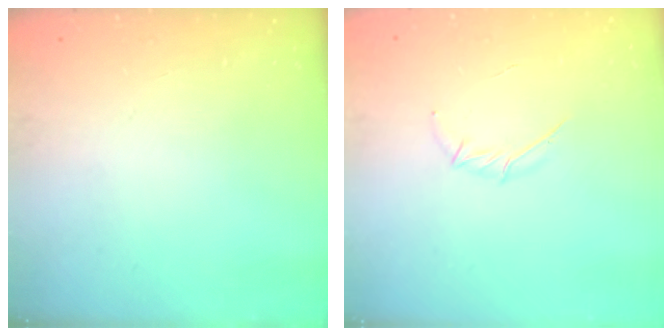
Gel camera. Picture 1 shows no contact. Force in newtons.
{"total": 3.9, "press": 3.8, "slide": 0.8}